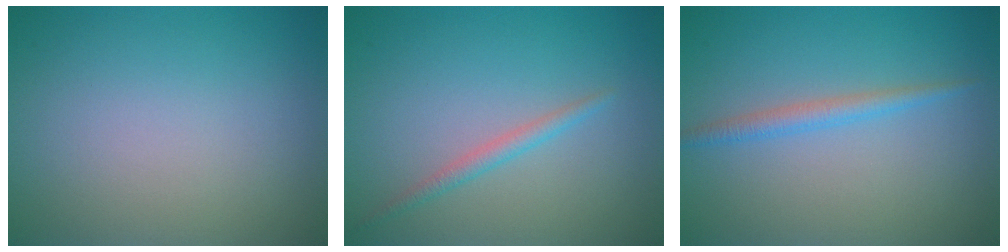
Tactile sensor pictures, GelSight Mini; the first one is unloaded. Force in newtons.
{"total": 1.4, "press": 1.4, "slide": 0.1}
{"total": 1.7, "press": 1.7, "slide": 0.1}